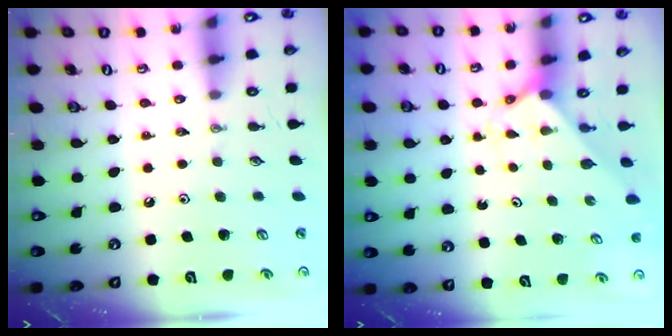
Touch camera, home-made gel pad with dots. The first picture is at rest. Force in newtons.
{"total": 1.9, "press": 1.9, "slide": 0.1}